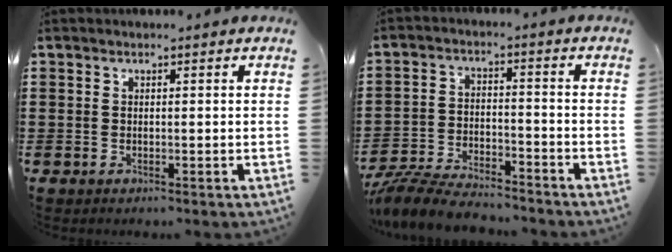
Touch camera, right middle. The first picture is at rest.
{"total": 7.2, "force": [-6.8, 1.0, 1.9], "torque": [-0.043, 0.008, -0.133]}